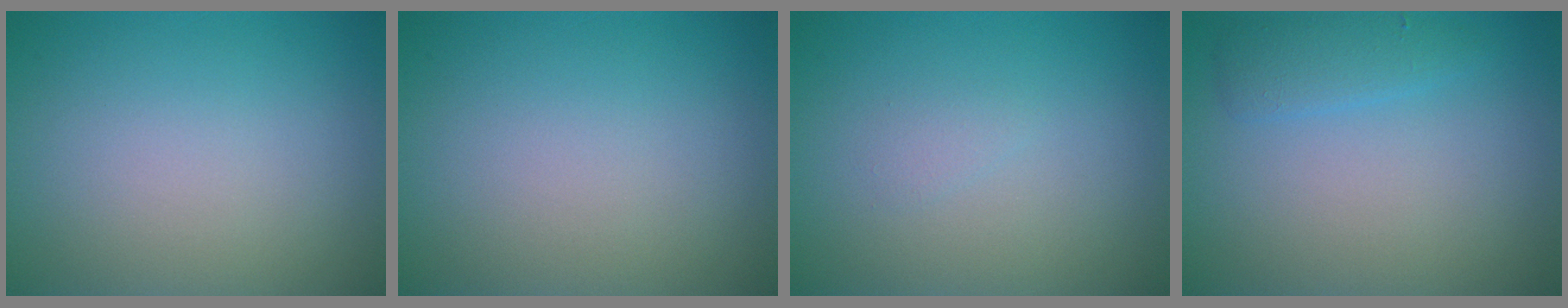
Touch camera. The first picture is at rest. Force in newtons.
{"total": 0.0}
{"total": 0.6, "press": 0.6, "slide": 0.1}
{"total": 1.8, "press": 1.8, "slide": 0.2}